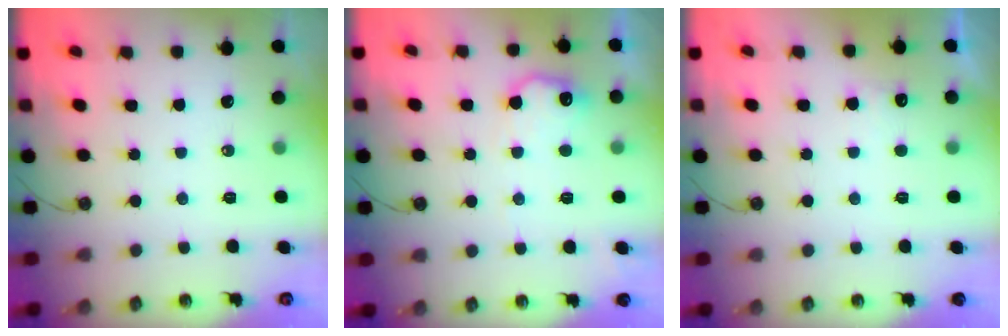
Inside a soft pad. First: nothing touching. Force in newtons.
{"total": 10.8, "press": 10.8, "slide": 0.2}
{"total": 5.7, "press": 5.6, "slide": 1.3}